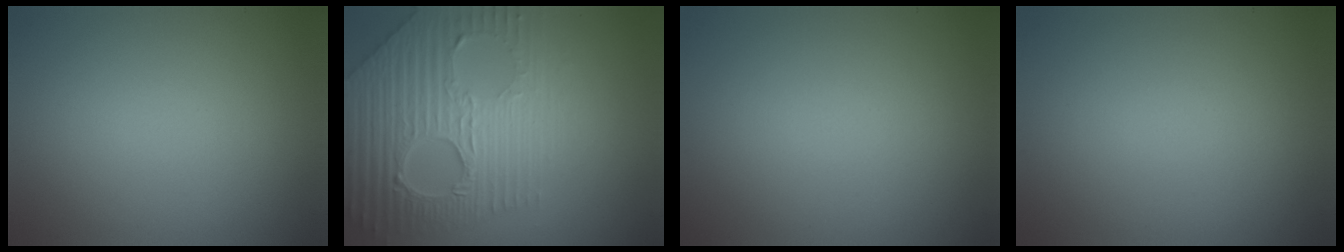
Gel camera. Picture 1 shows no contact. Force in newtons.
{"total": 8.7, "press": 6.0, "slide": 6.3}
{"total": 0.0}
{"total": 0.0}